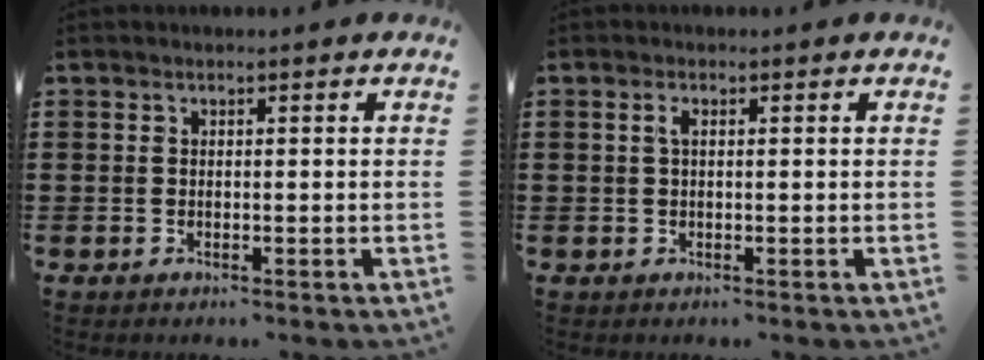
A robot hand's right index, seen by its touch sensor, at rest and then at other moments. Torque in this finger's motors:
{"motor_torque": [0.32, -0.26, 0.02, 0.05]}